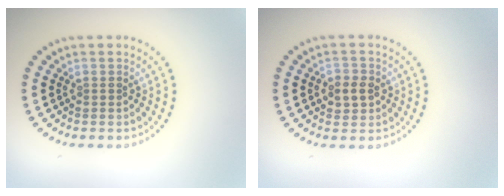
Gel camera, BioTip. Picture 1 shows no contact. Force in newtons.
{"total": 2.2, "press": 2.1, "slide": 0.4}